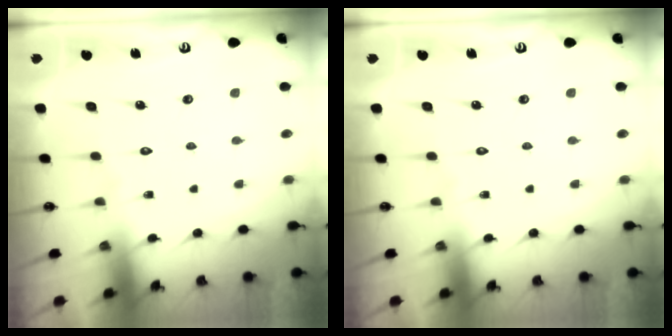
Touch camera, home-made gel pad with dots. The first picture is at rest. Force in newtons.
{"total": 0.0}